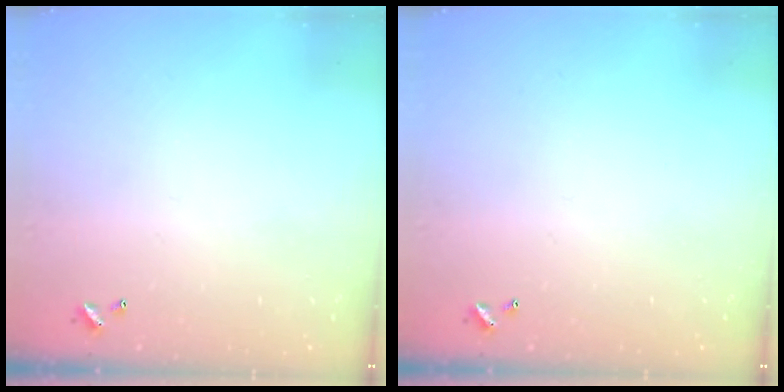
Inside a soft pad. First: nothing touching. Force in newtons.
{"total": 0.0}